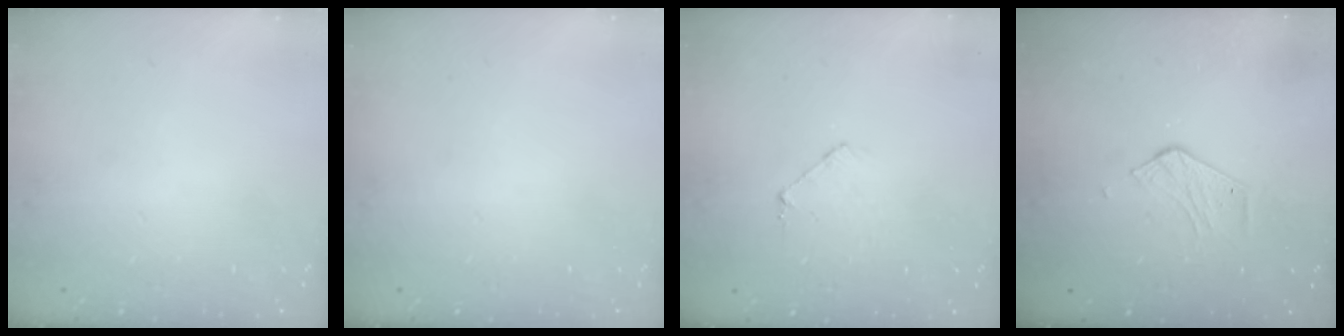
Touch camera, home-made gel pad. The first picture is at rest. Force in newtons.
{"total": 0.0}
{"total": 4.3, "press": 4.2, "slide": 0.3}
{"total": 3.7, "press": 3.7, "slide": 0.3}